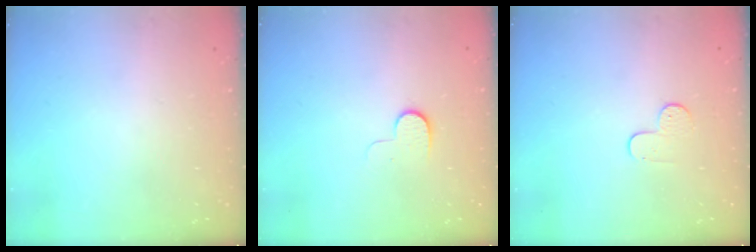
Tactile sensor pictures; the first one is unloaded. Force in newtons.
{"total": 5.2, "press": 5.1, "slide": 0.8}
{"total": 5.3, "press": 5.3, "slide": 0.5}